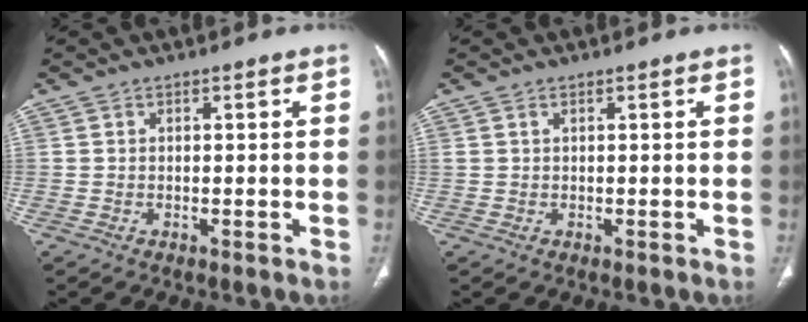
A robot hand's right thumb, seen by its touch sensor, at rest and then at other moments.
{"total": 0.7, "force": [0.4, 0.3, 0.4], "torque": [-0.009, 0.004, 0.011]}